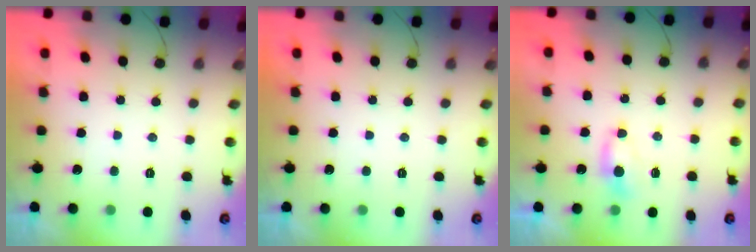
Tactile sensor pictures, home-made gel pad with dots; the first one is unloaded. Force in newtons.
{"total": 0.0}
{"total": 5.1, "press": 5.1, "slide": 0.5}